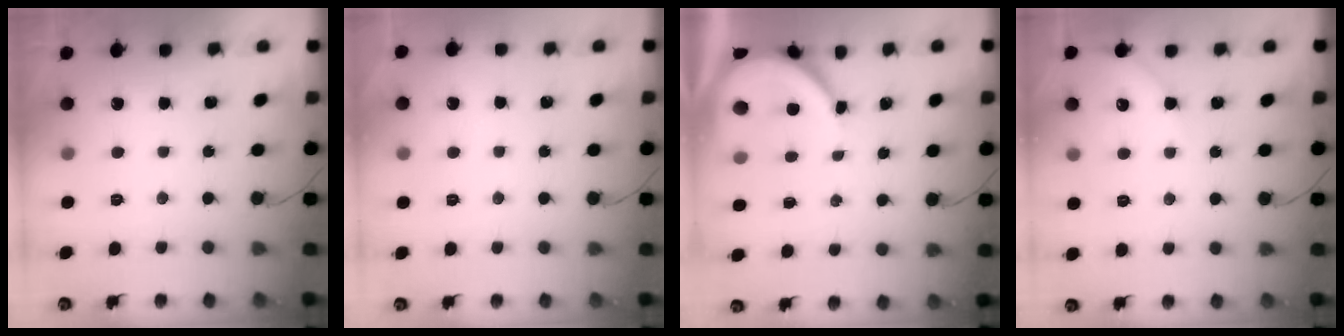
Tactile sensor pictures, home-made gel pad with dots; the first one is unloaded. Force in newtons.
{"total": 1.5, "press": 1.5, "slide": 0.2}
{"total": 7.3, "press": 7.3, "slide": 0.9}
{"total": 2.9, "press": 2.9, "slide": 0.4}